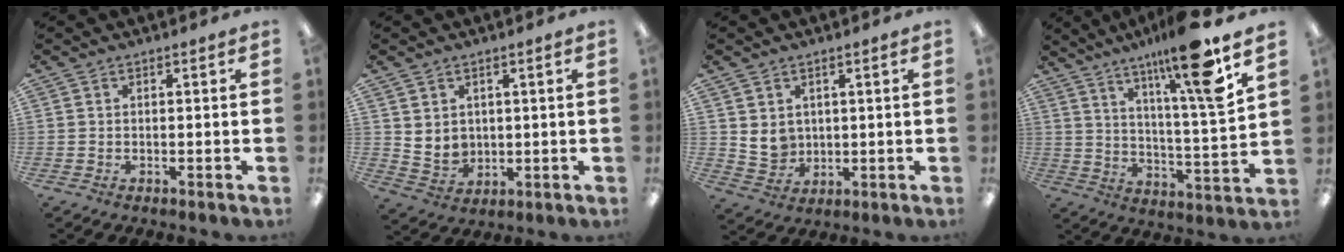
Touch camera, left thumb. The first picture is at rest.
{"total": 4.5, "force": [2.9, 3.4, 0.8], "torque": [-0.022, -0.015, 0.055]}
{"total": 5.9, "force": [2.7, 4.9, 1.9], "torque": [-0.032, -0.011, 0.051]}
{"total": 16.4, "force": [11.2, 1.2, 11.8], "torque": [-0.199, -0.059, 0.167]}